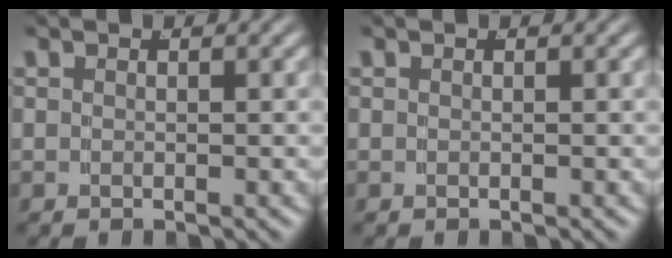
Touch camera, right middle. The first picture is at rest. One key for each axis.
{"total": 0.0}